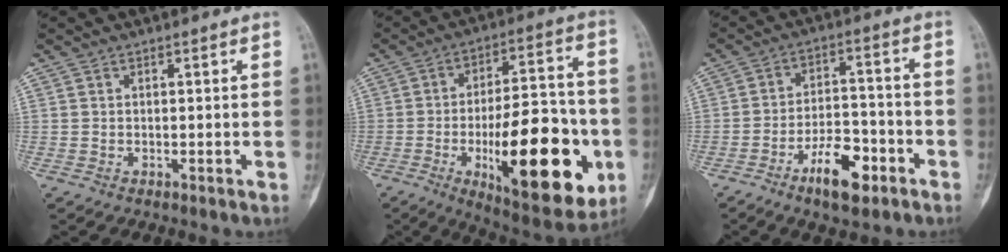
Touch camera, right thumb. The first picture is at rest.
{"total": 27.0, "force": [-7.6, 10.3, 23.8], "torque": [-0.318, 0.010, -0.097]}
{"total": 10.0, "force": [-5.6, 4.3, 7.1], "torque": [-0.107, 0.034, -0.093]}